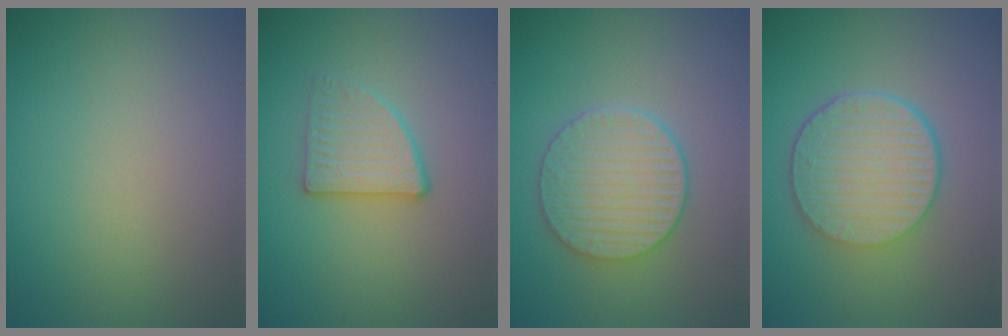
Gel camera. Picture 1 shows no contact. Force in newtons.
{"total": 2.7, "press": 2.6, "slide": 0.8}
{"total": 5.1, "press": 4.3, "slide": 2.8}
{"total": 6.5, "press": 4.8, "slide": 4.5}